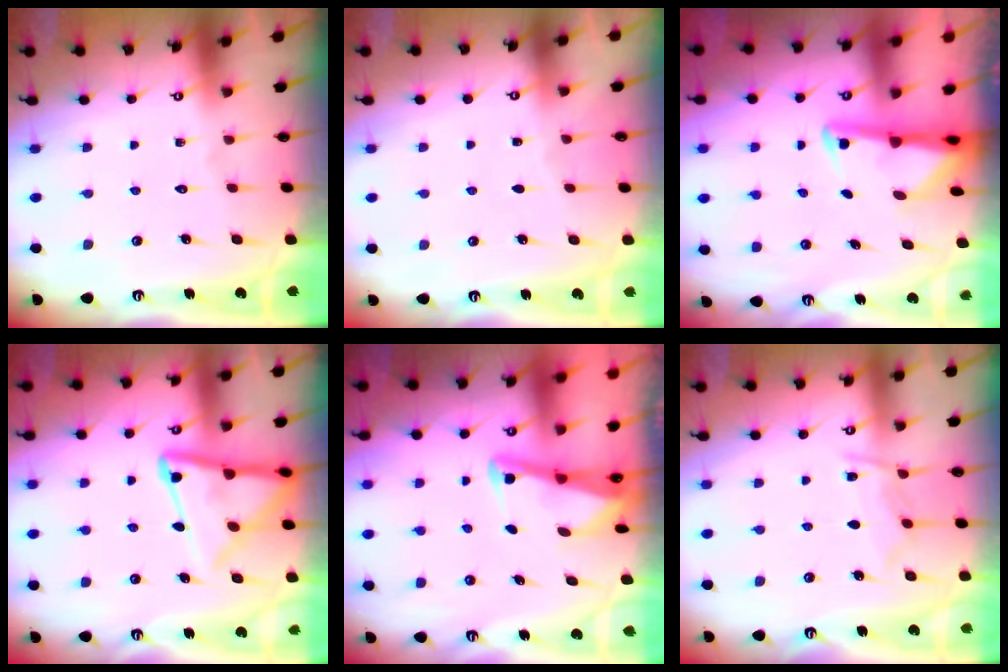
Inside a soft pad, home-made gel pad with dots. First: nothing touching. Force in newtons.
{"total": 2.4, "press": 2.4, "slide": 0.3}
{"total": 3.0, "press": 2.9, "slide": 0.7}
{"total": 13.1, "press": 13.1, "slide": 1.3}
{"total": 3.0, "press": 3.0, "slide": 0.4}
{"total": 7.6, "press": 7.5, "slide": 0.7}